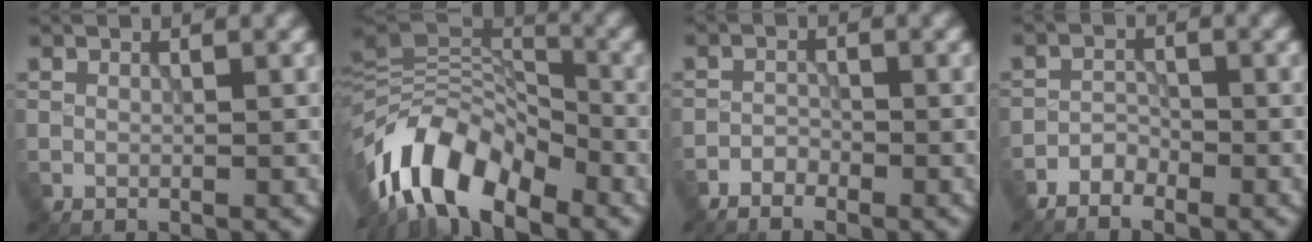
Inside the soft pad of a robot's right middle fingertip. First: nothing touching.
{"total": 10.4, "force": [-5.8, 5.0, 7.0], "torque": [-0.108, 0.014, -0.120]}
{"total": 1.5, "force": [-1.3, 0.5, 0.4], "torque": [-0.005, 0.003, -0.030]}
{"total": 1.8, "force": [-1.6, 0.7, 0.4], "torque": [-0.004, 0.006, -0.035]}